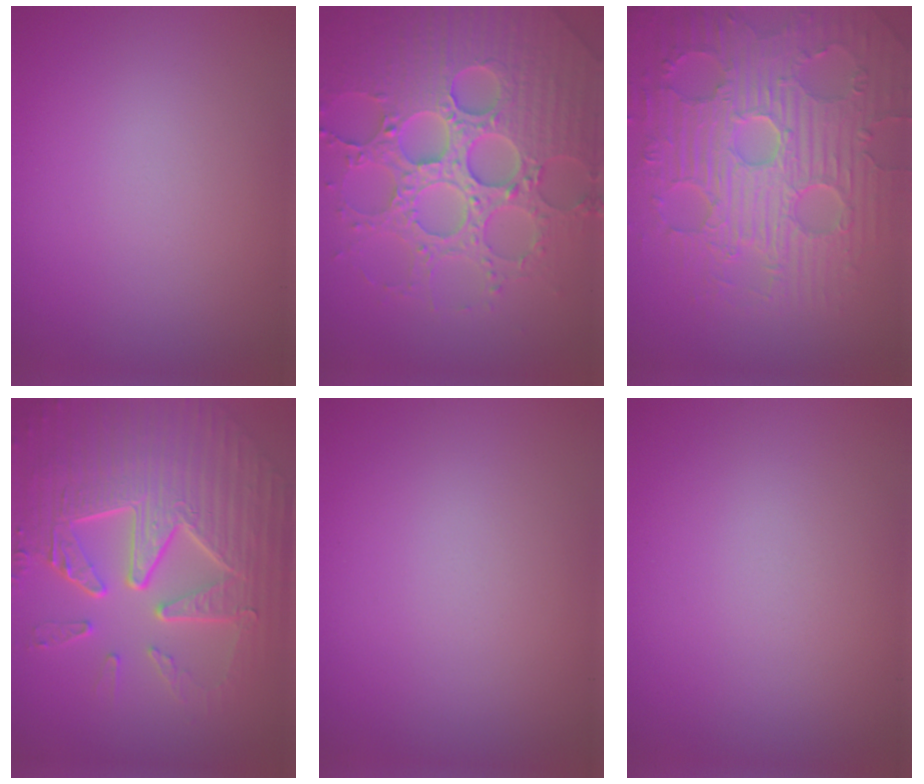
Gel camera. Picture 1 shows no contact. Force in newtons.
{"total": 8.0, "press": 7.8, "slide": 1.7}
{"total": 9.5, "press": 6.8, "slide": 6.6}
{"total": 9.5, "press": 6.4, "slide": 7.1}
{"total": 0.0}
{"total": 0.0}